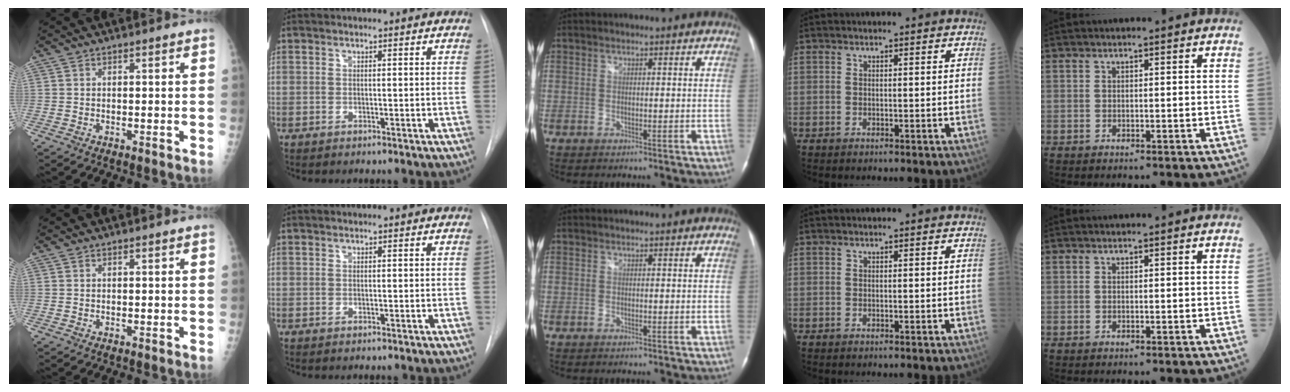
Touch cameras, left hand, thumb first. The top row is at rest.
{}